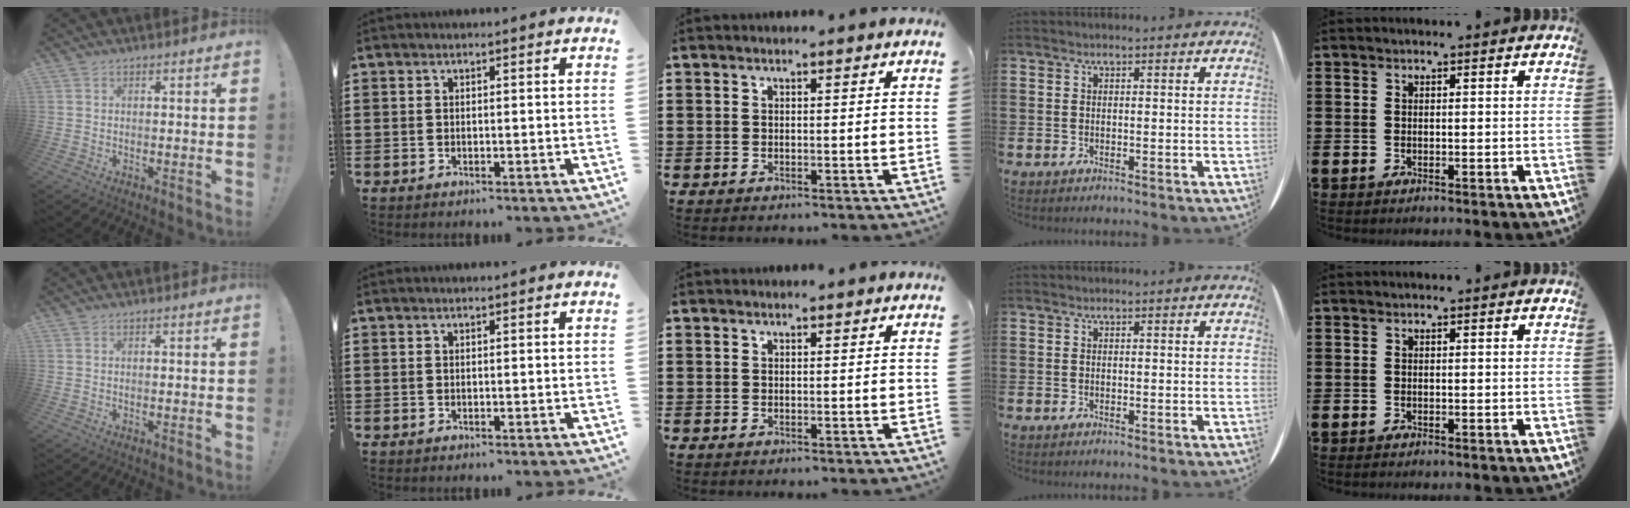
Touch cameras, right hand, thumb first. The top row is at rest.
{}